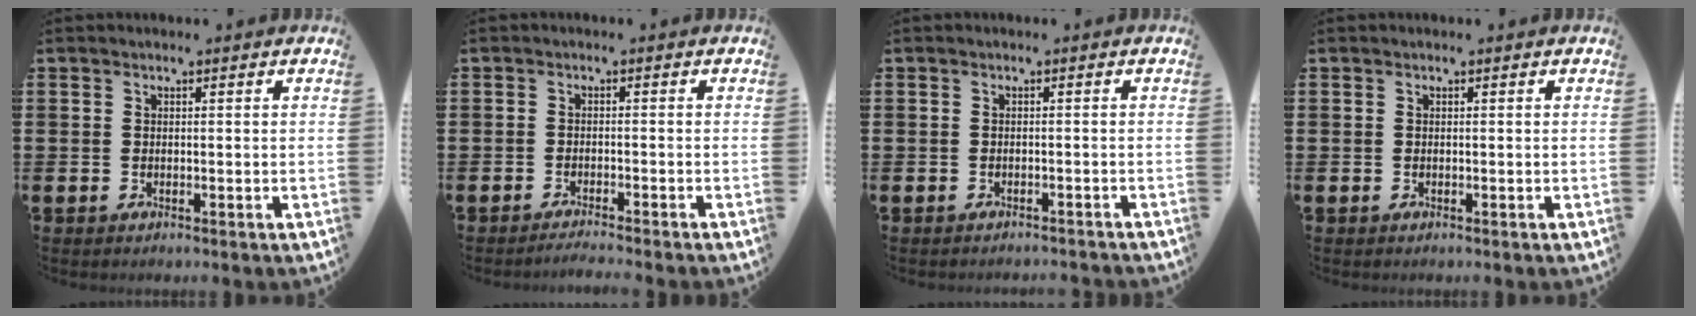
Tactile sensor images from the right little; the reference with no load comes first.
{"total": 1.3, "force": [-1.2, -0.2, 0.3], "torque": [-0.004, -0.001, -0.024]}
{"total": 0.8, "force": [-0.8, -0.1, 0.0], "torque": [-0.001, 0.000, -0.016]}
{"total": 0.0}